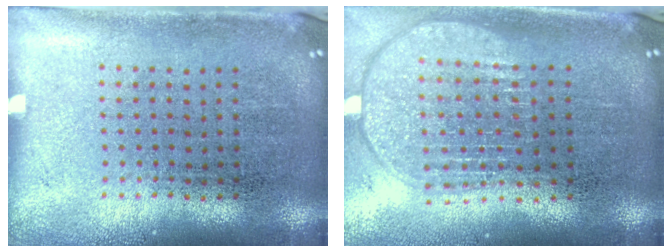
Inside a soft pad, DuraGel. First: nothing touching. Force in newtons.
{"total": 1.9, "press": 1.6, "slide": 1.0}